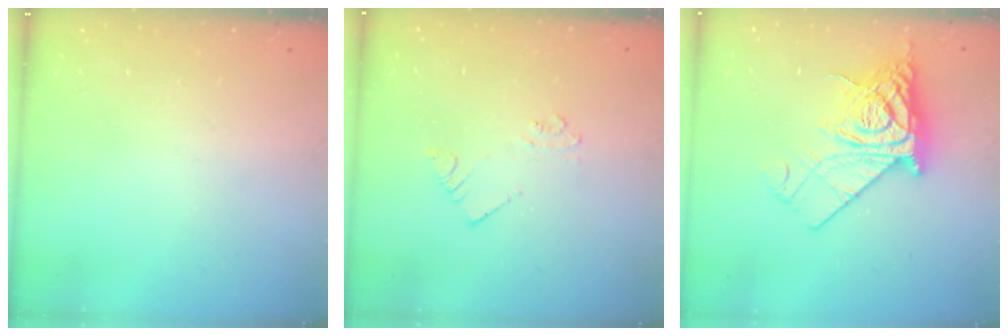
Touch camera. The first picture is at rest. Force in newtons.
{"total": 2.5, "press": 2.5, "slide": 0.2}
{"total": 12.9, "press": 12.8, "slide": 1.5}